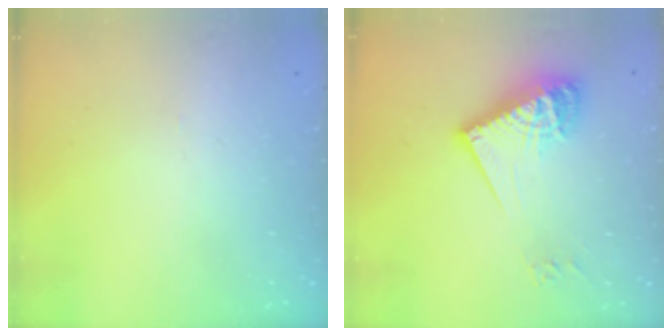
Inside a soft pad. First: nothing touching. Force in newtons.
{"total": 15.8, "press": 15.8, "slide": 1.2}